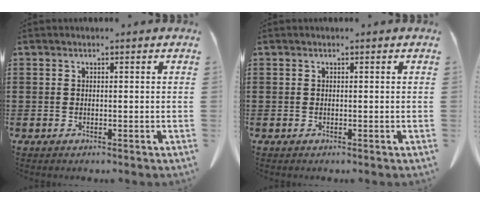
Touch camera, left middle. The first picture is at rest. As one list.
[{"total": 0.0}]